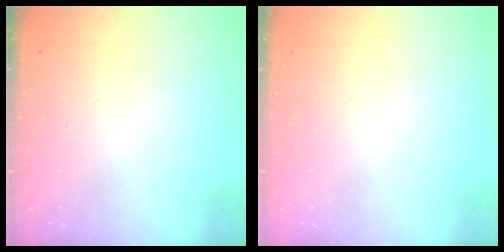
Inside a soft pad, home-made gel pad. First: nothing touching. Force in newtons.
{"total": 0.7, "press": 0.7, "slide": 0.1}